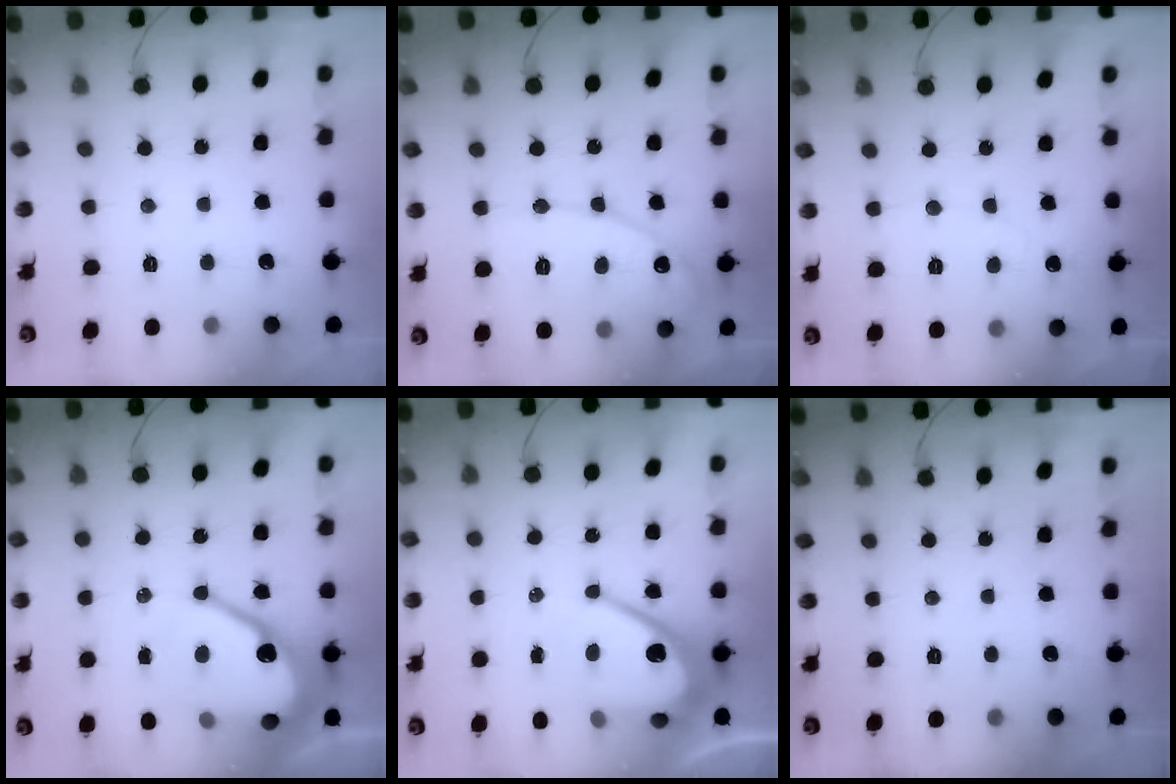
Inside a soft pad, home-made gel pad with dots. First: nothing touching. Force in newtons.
{"total": 11.0, "press": 11.0, "slide": 1.0}
{"total": 3.0, "press": 3.0, "slide": 0.2}
{"total": 15.5, "press": 15.4, "slide": 1.5}
{"total": 11.7, "press": 11.7, "slide": 0.9}
{"total": 0.0}